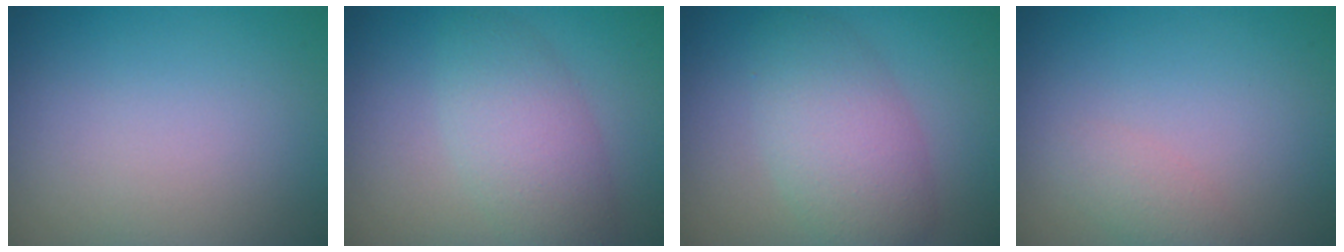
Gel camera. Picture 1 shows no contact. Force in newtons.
{"total": 4.5, "press": 4.5, "slide": 0.2}
{"total": 5.2, "press": 5.2, "slide": 0.0}
{"total": 1.4, "press": 1.4, "slide": 0.1}